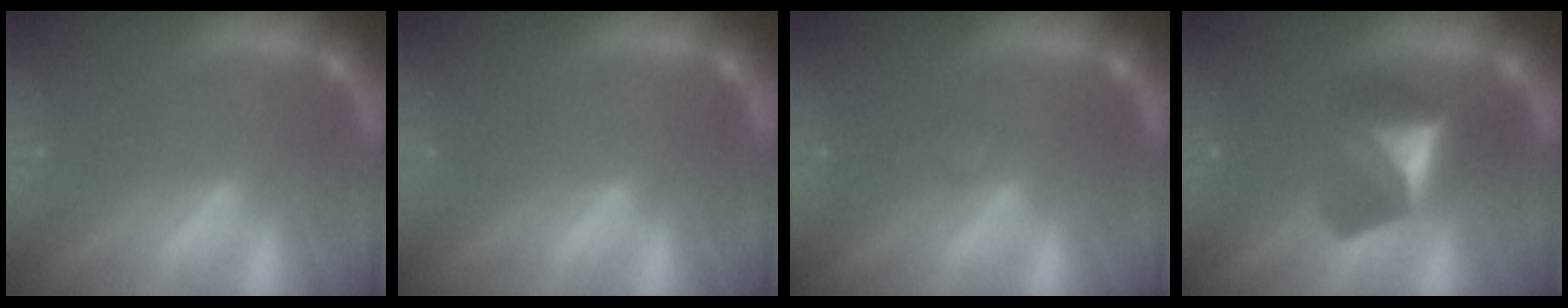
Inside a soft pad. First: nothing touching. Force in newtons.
{"total": 0.0}
{"total": 0.9}
{"total": 4.9}